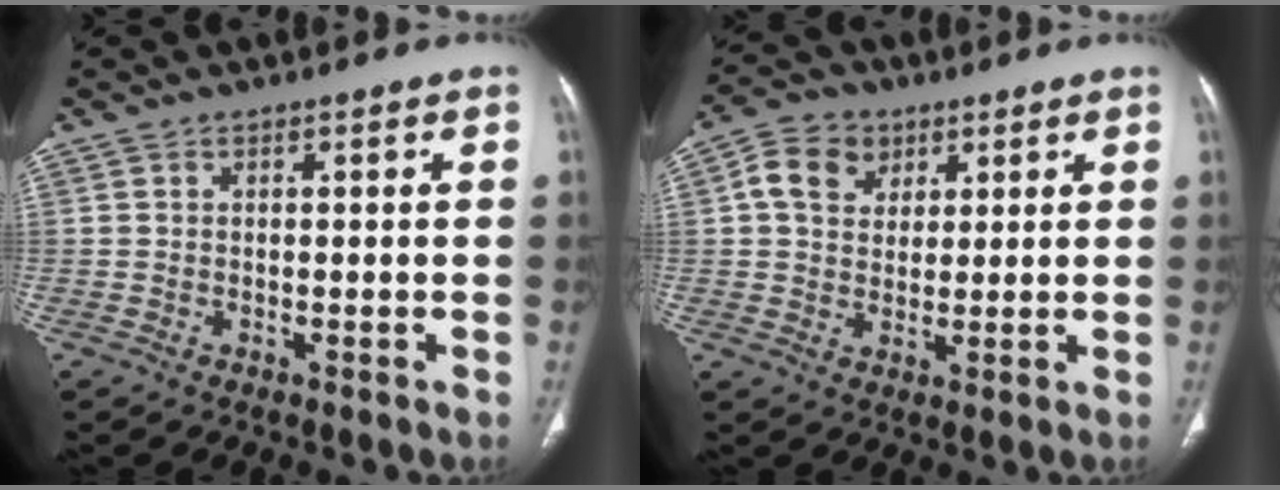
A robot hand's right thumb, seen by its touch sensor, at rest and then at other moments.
{"total": 8.1, "force": [2.9, 6.4, 4.0], "torque": [-0.052, -0.001, 0.047]}